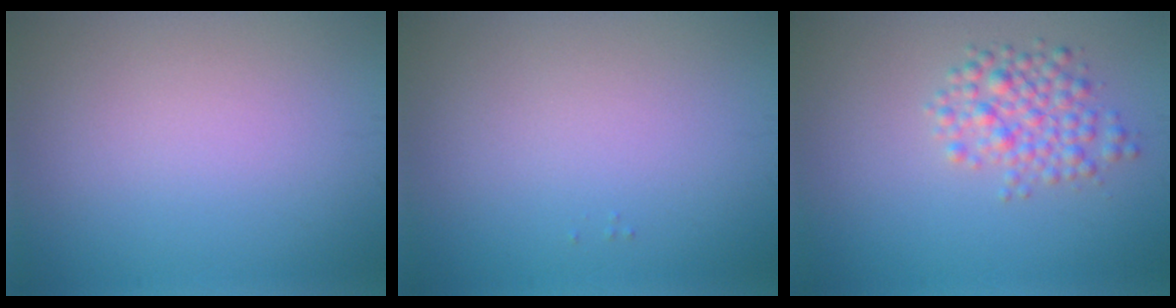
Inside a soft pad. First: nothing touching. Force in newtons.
{"total": 0.0}
{"total": 3.3, "press": 3.3, "slide": 0.2}